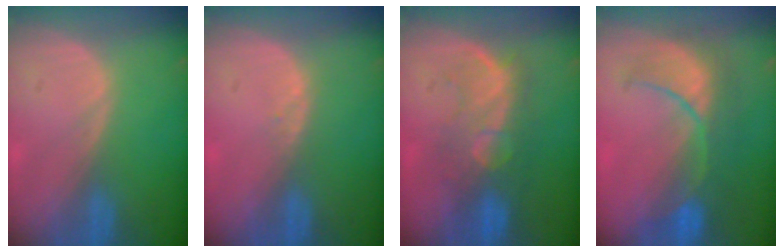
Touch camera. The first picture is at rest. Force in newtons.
{"total": 0.7, "press": 0.5, "slide": 0.5}
{"total": 9.0, "press": 8.3, "slide": 3.4}
{"total": 8.3, "press": 8.3, "slide": 1.0}